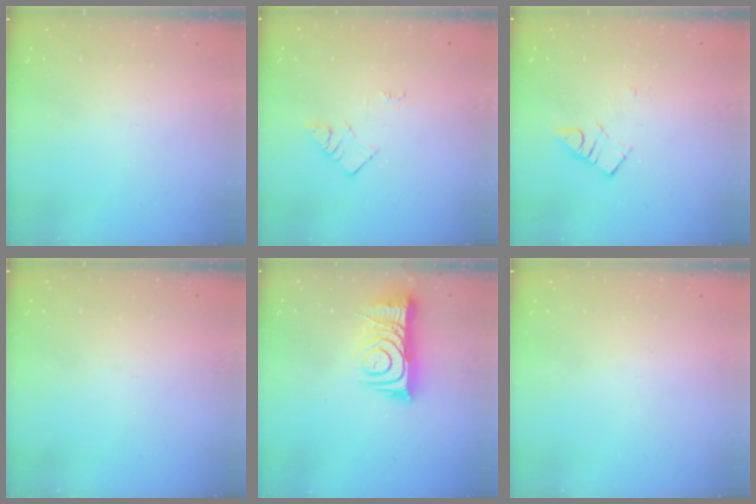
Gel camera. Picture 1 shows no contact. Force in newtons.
{"total": 3.0, "press": 3.0, "slide": 0.4}
{"total": 3.8, "press": 3.7, "slide": 0.4}
{"total": 0.0}
{"total": 11.5, "press": 11.4, "slide": 1.1}
{"total": 1.7, "press": 1.7, "slide": 0.1}